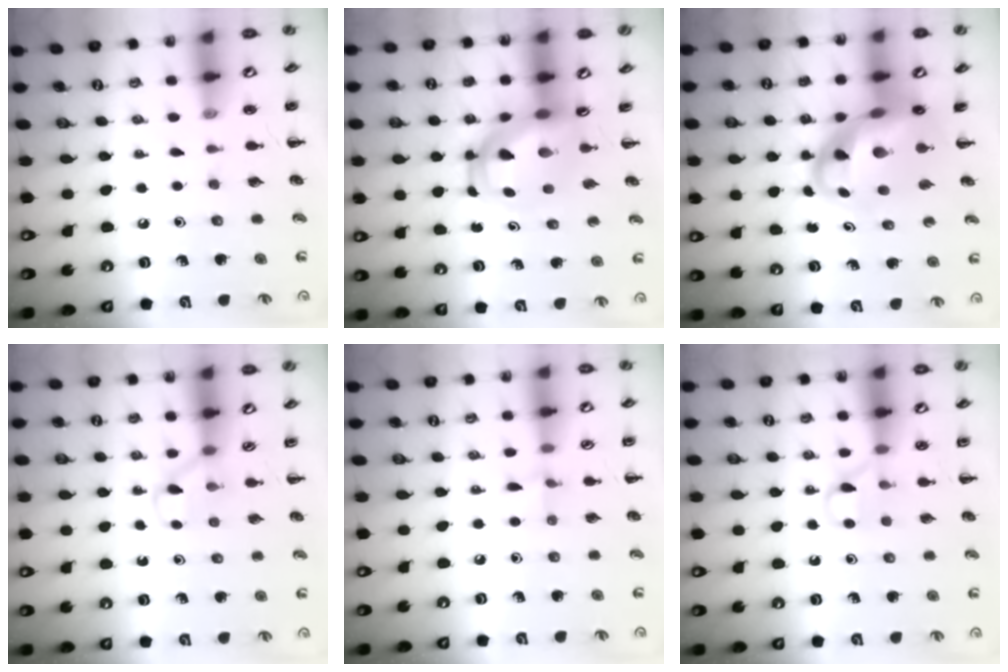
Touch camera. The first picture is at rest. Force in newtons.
{"total": 5.6, "press": 5.4, "slide": 1.4}
{"total": 8.7, "press": 8.3, "slide": 2.5}
{"total": 3.5, "press": 3.3, "slide": 1.2}
{"total": 5.5, "press": 5.1, "slide": 2.0}
{"total": 5.4, "press": 5.2, "slide": 1.4}